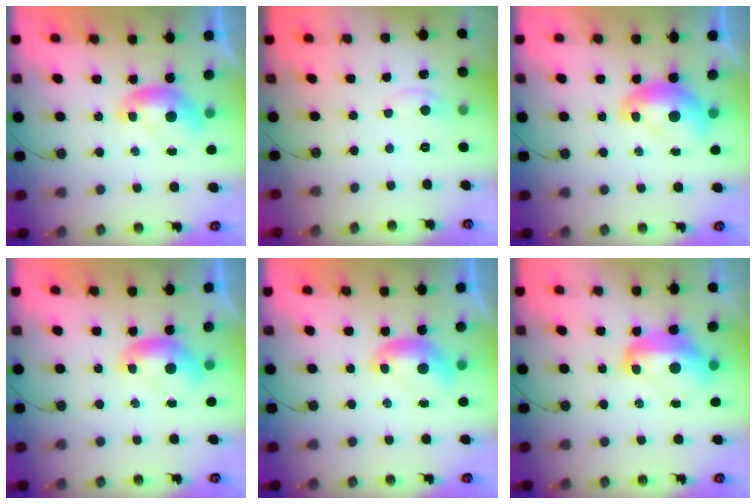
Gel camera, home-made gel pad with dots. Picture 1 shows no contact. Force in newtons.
{"total": 1.1, "press": 1.0, "slide": 0.5}
{"total": 2.6, "press": 2.5, "slide": 0.7}
{"total": 0.0}
{"total": 0.0}
{"total": 7.2, "press": 7.1, "slide": 1.0}